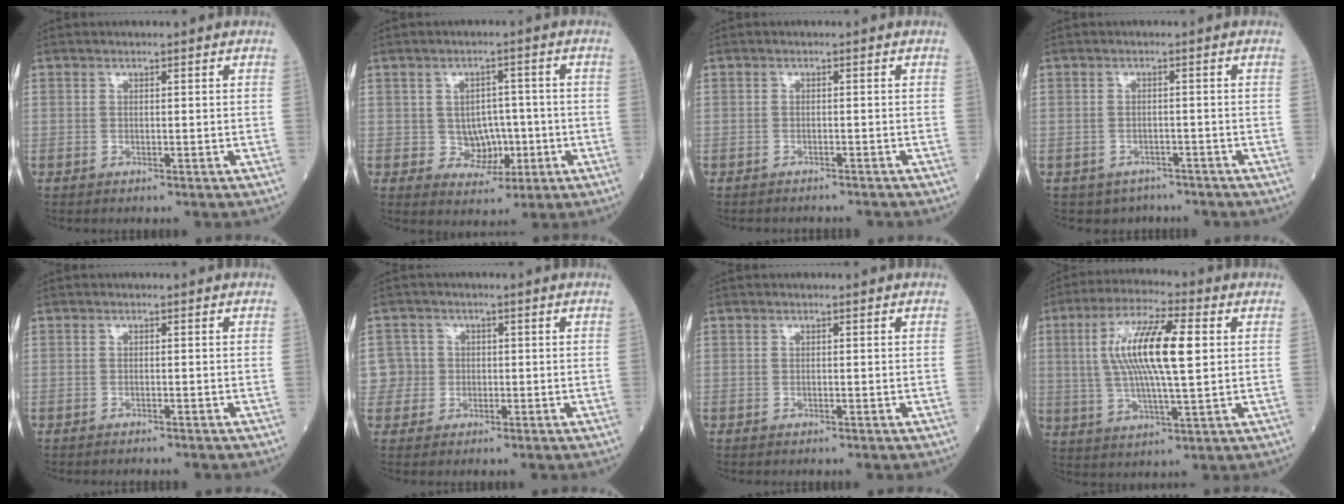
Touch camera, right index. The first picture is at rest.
{"total": 6.3, "force": [-0.8, 4.9, 3.9], "torque": [-0.058, 0.012, -0.002]}
{"total": 4.5, "force": [-4.0, 1.9, 0.9], "torque": [-0.014, 0.001, -0.053]}
{"total": 5.7, "force": [-4.2, 3.7, 0.9], "torque": [-0.021, 0.011, -0.057]}
{"total": 2.7, "force": [-2.3, 0.9, 1.1], "torque": [-0.022, -0.006, -0.028]}
{"total": 4.9, "force": [-0.3, 4.9, 0.1], "torque": [-0.007, 0.021, -0.002]}
{"total": 0.0}
{"total": 14.3, "force": [2.3, 2.9, 13.8], "torque": [-0.273, 0.020, 0.042]}